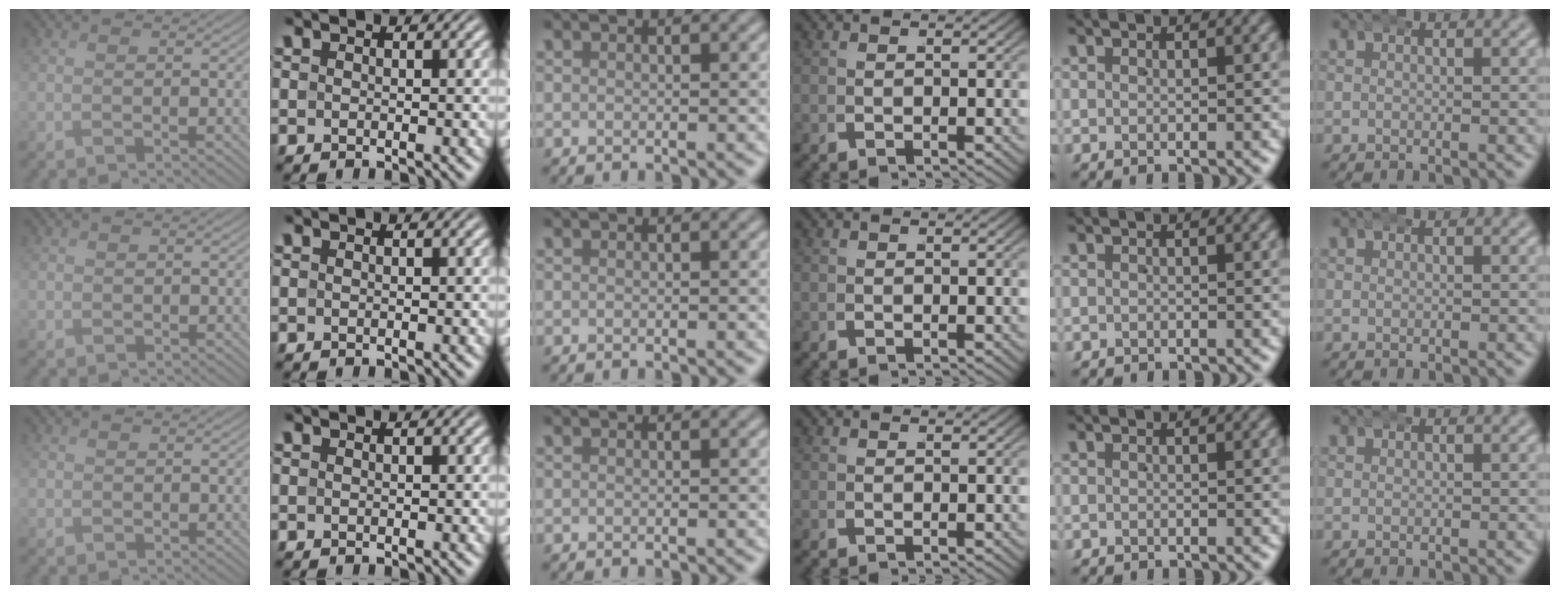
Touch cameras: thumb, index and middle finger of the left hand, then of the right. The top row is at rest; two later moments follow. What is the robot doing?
{"motion": "wrap", "object": "aluminum foil"}